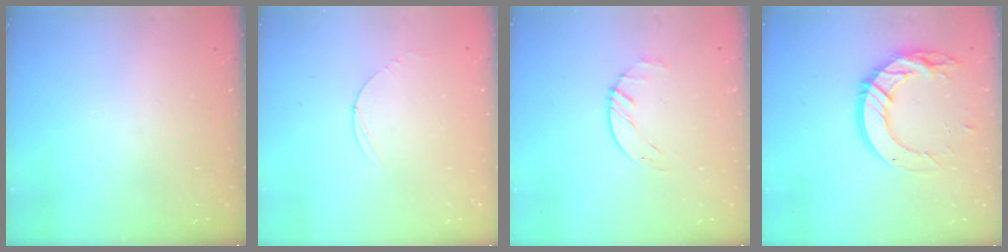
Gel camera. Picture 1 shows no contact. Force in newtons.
{"total": 2.8, "press": 2.8, "slide": 0.3}
{"total": 1.6, "press": 1.6, "slide": 0.3}
{"total": 15.8, "press": 15.7, "slide": 1.2}